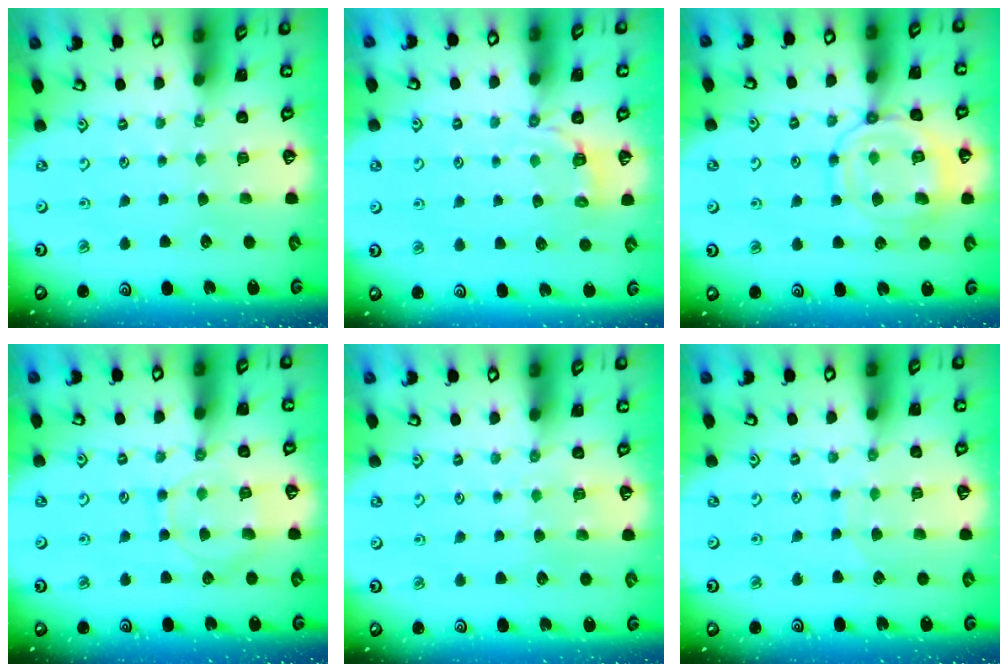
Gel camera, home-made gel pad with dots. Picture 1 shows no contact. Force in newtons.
{"total": 3.0, "press": 1.6, "slide": 2.5}
{"total": 14.4, "press": 14.4, "slide": 1.4}
{"total": 9.5, "press": 9.4, "slide": 1.0}
{"total": 3.4, "press": 3.3, "slide": 0.5}
{"total": 6.3, "press": 6.3, "slide": 0.6}